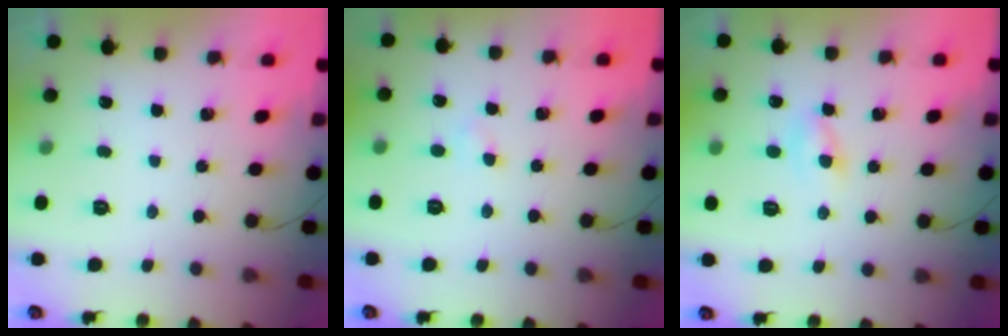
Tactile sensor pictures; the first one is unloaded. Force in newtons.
{"total": 1.9, "press": 1.7, "slide": 0.9}
{"total": 2.3, "press": 2.1, "slide": 1.0}